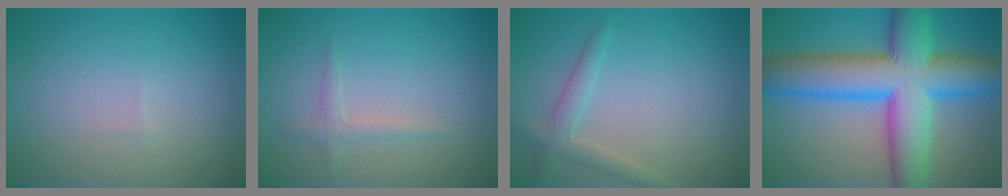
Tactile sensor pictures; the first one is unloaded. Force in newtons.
{"total": 1.3, "press": 1.3, "slide": 0.0}
{"total": 2.2, "press": 2.2, "slide": 0.2}
{"total": 12.8, "press": 12.8, "slide": 0.2}